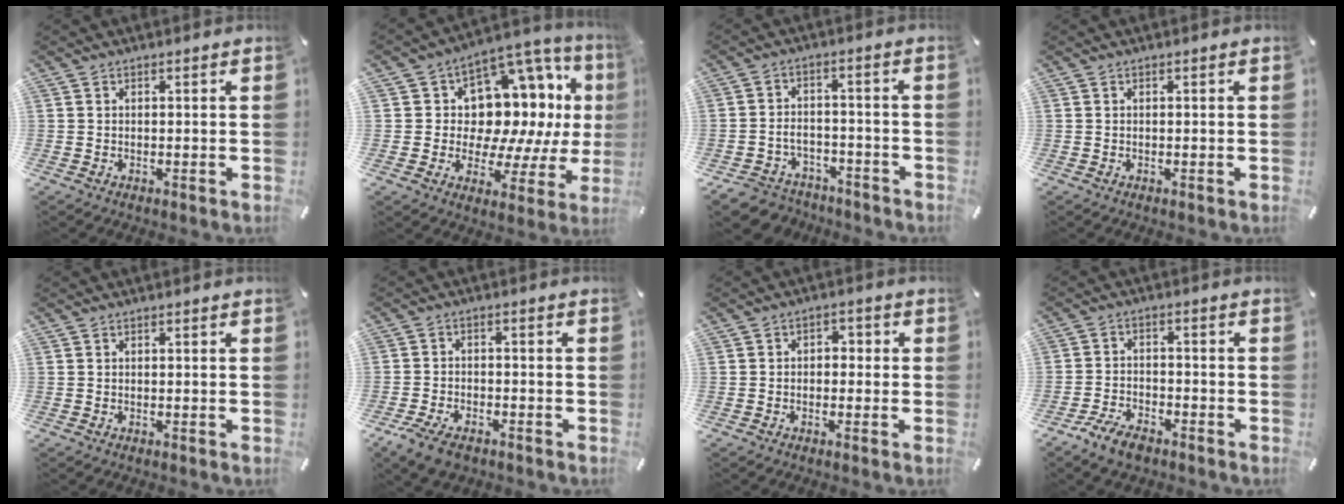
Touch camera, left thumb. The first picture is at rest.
{"total": 15.7, "force": [4.5, 11.7, 9.5], "torque": [-0.144, -0.052, 0.089]}
{"total": 5.8, "force": [-3.7, 4.2, 1.6], "torque": [-0.034, 0.018, -0.071]}
{"total": 0.0}
{"total": 0.0}
{"total": 5.8, "force": [-3.8, 3.2, 2.9], "torque": [-0.070, 0.015, -0.074]}
{"total": 2.9, "force": [-1.5, 2.1, 1.2], "torque": [-0.021, 0.015, -0.032]}
{"total": 6.2, "force": [-4.6, 3.1, 2.7], "torque": [-0.063, 0.021, -0.090]}